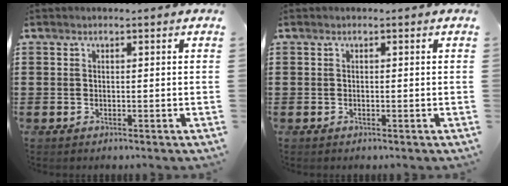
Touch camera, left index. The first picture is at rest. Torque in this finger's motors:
{"motor_torque": [-0.04, 0.00, 0.01, -0.01]}